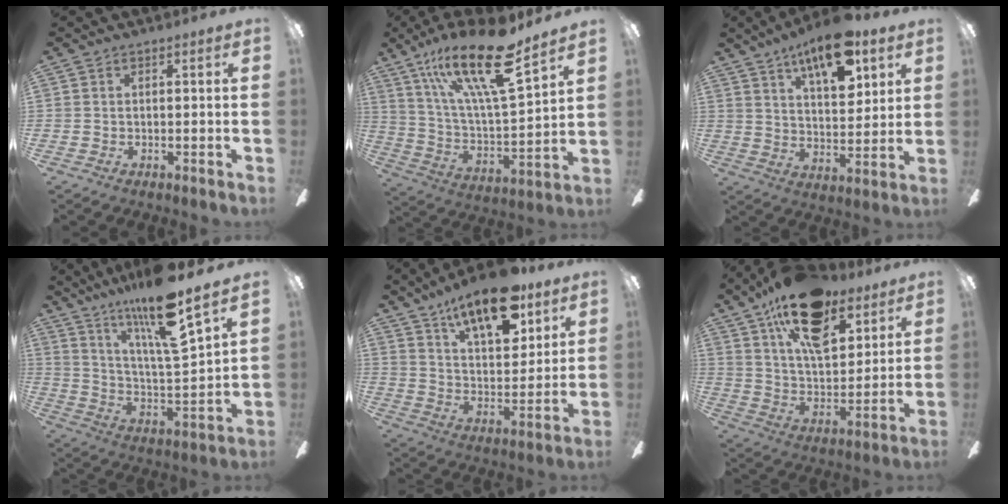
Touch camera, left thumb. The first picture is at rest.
{"total": 23.7, "force": [15.4, 6.5, 16.8], "torque": [-0.312, -0.087, 0.255]}
{"total": 14.9, "force": [9.8, 6.0, 9.6], "torque": [-0.149, -0.039, 0.164]}
{"total": 18.2, "force": [13.7, 2.1, 11.8], "torque": [-0.221, -0.082, 0.223]}
{"total": 17.5, "force": [12.3, 6.9, 10.4], "torque": [-0.166, -0.064, 0.208]}
{"total": 21.1, "force": [13.1, 10.7, 12.6], "torque": [-0.208, -0.063, 0.229]}